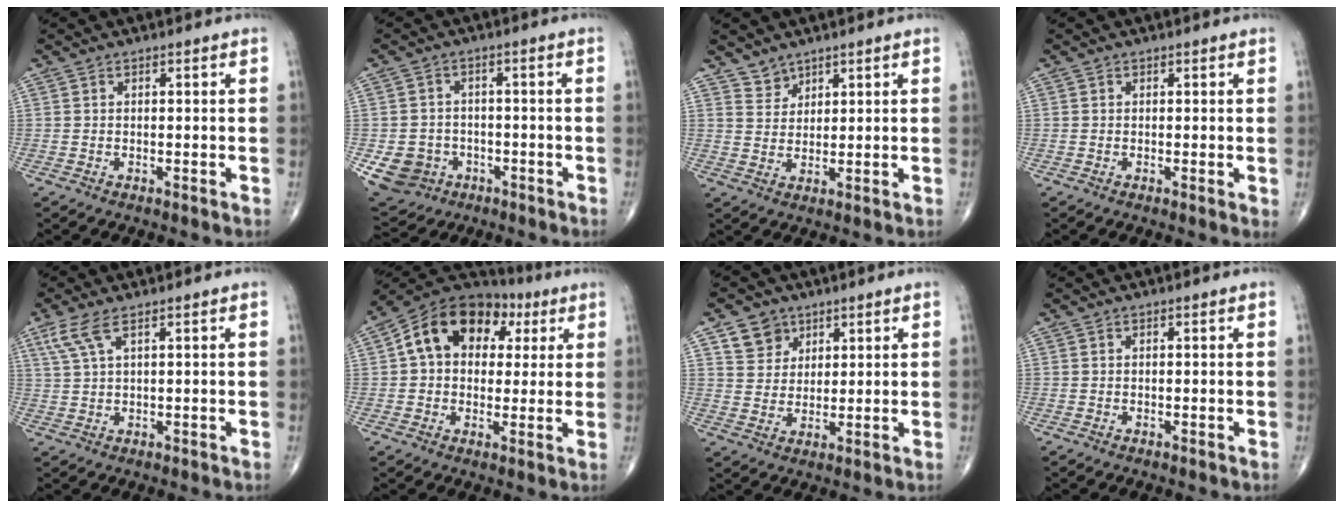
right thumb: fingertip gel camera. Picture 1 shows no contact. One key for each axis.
{"total": 8.4, "fx": -2.9, "fy": 7.4, "fz": 2.6, "tx": -0.044, "ty": 0.017, "tz": -0.038}
{"total": 3.0, "fx": 2.5, "fy": 1.6, "fz": 0.0, "tx": 0.020, "ty": -0.020, "tz": 0.044}
{"total": 0.8, "fx": 0.2, "fy": 0.3, "fz": 0.7, "tx": -0.011, "ty": -0.003, "tz": 0.000}
{"total": 4.4, "fx": 2.4, "fy": 1.2, "fz": 3.6, "tx": -0.098, "ty": 0.005, "tz": 0.058}
{"total": 15.9, "fx": 4.3, "fy": 11.5, "fz": 10.2, "tx": -0.137, "ty": 0.030, "tz": 0.061}
{"total": 6.0, "fx": 3.4, "fy": 4.8, "fz": 1.2, "tx": 0.002, "ty": -0.021, "tz": 0.063}
{"total": 0.0}